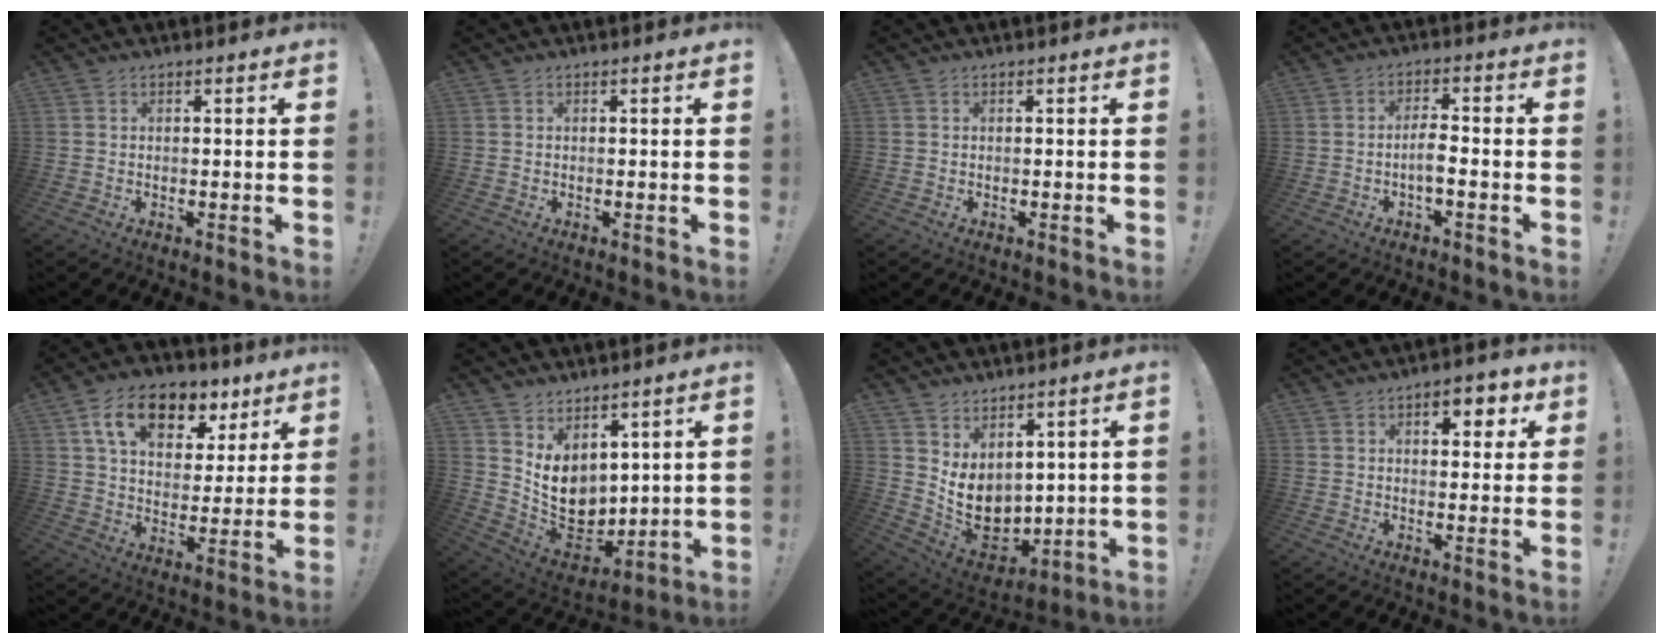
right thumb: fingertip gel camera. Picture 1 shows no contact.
{"total": 0.0}
{"total": 0.0}
{"total": 4.5, "force": [-1.5, 1.9, 3.8], "torque": [-0.078, 0.005, -0.028]}
{"total": 15.5, "force": [8.9, 9.2, 8.7], "torque": [-0.137, -0.041, 0.159]}
{"total": 10.6, "force": [3.3, 8.5, 5.4], "torque": [-0.077, -0.051, 0.078]}
{"total": 10.1, "force": [2.3, 8.0, 5.6], "torque": [-0.081, -0.038, 0.059]}
{"total": 6.7, "force": [3.1, 3.4, 4.9], "torque": [-0.047, -0.010, 0.044]}